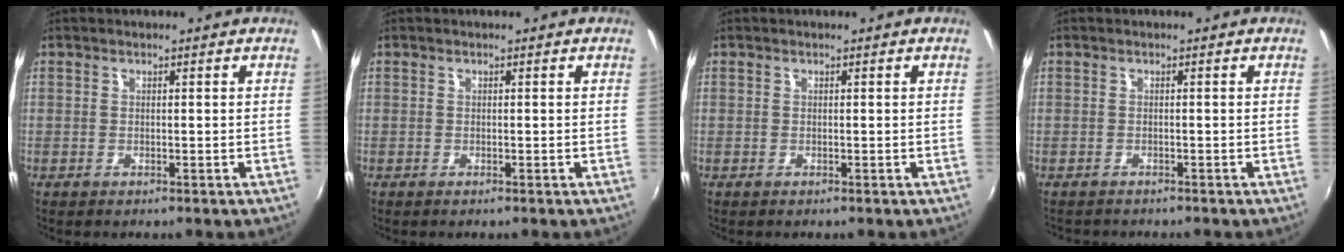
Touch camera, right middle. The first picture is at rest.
{"total": 0.0}
{"total": 0.0}
{"total": 2.0, "force": [-1.9, 0.5, 0.4], "torque": [-0.012, -0.010, -0.029]}